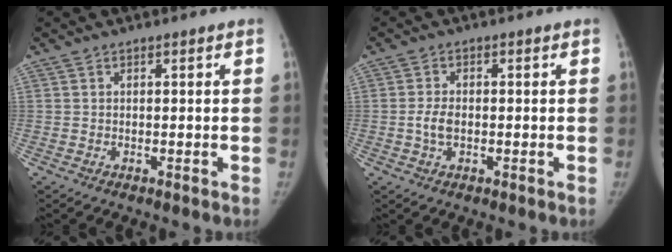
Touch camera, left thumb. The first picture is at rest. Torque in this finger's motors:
{"motor_torque": [-0.09, 0.10, 0.03, 0.07, 0.00]}